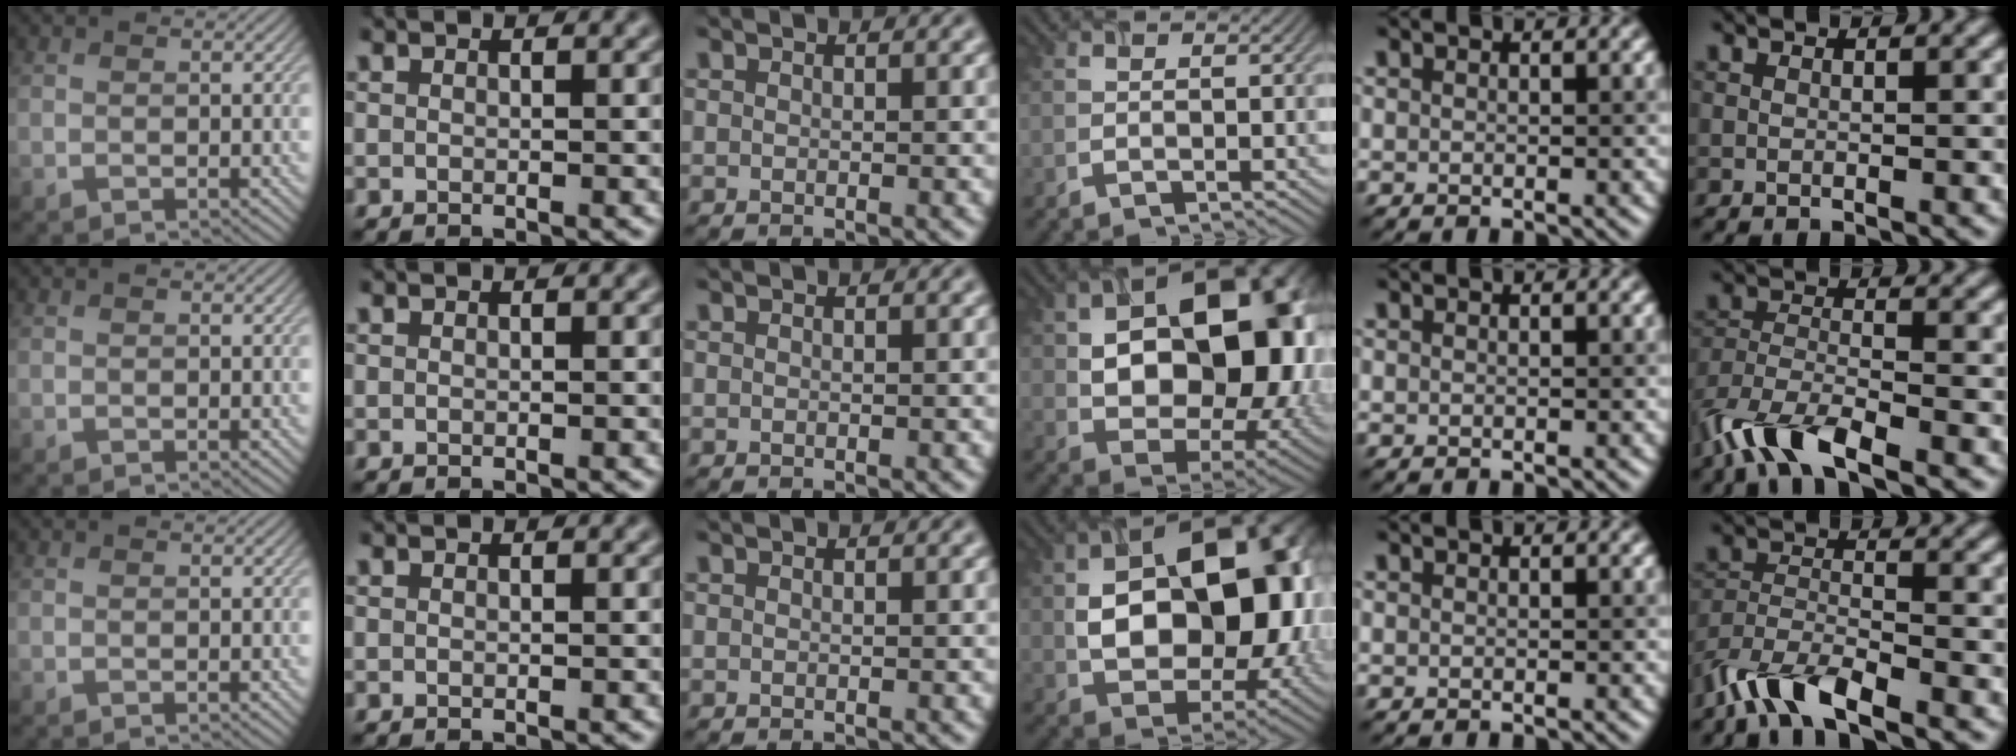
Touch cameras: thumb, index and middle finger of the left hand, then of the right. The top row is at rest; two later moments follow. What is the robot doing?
{"motion": "lift_and_place", "object": "timer"}